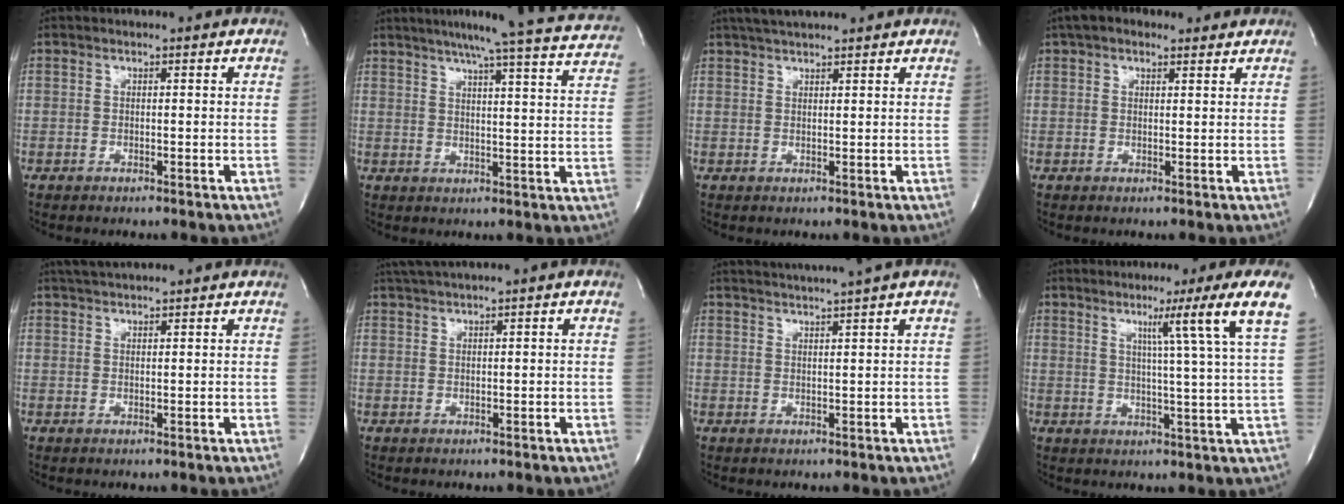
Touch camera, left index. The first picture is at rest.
{"total": 21.3, "force": [19.4, 0.3, 8.8], "torque": [-0.128, -0.046, 0.222]}
{"total": 6.4, "force": [5.7, 0.6, 2.9], "torque": [-0.051, 0.032, 0.088]}
{"total": 6.0, "force": [4.5, 2.6, 3.0], "torque": [-0.049, 0.029, 0.070]}
{"total": 4.2, "force": [3.8, 0.3, 1.7], "torque": [-0.030, 0.028, 0.067]}
{"total": 2.6, "force": [2.1, -0.6, 1.5], "torque": [-0.035, 0.014, 0.046]}
{"total": 8.8, "force": [7.5, -2.0, 4.2], "torque": [-0.067, 0.003, 0.099]}
{"total": 10.8, "force": [5.8, -3.2, 8.5], "torque": [-0.125, -0.015, 0.072]}